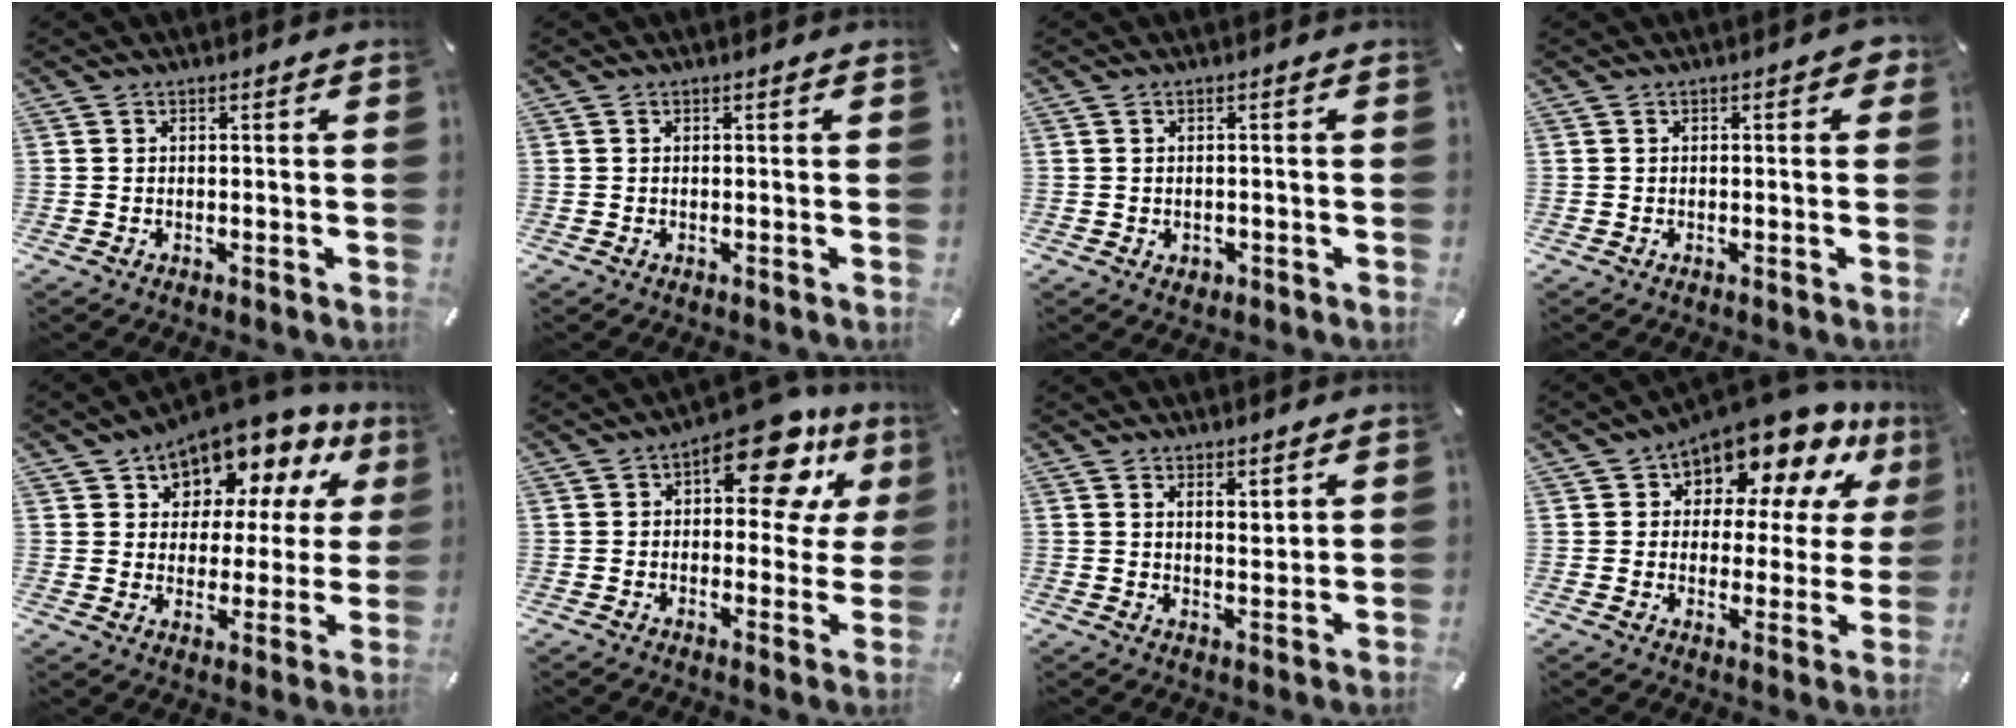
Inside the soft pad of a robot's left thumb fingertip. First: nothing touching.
{"total": 0.0}
{"total": 1.3, "force": [-0.2, 1.1, 0.6], "torque": [-0.013, 0.004, -0.007]}
{"total": 2.0, "force": [0.2, 0.9, 1.8], "torque": [-0.018, 0.000, -0.002]}
{"total": 10.2, "force": [8.1, 5.9, 2.2], "torque": [-0.041, -0.082, 0.143]}
{"total": 15.1, "force": [6.7, 7.2, 11.4], "torque": [-0.141, -0.038, 0.105]}
{"total": 3.0, "force": [2.7, 1.0, 0.9], "torque": [-0.004, -0.019, 0.046]}
{"total": 13.0, "force": [10.0, 6.2, 5.6], "torque": [-0.095, -0.087, 0.171]}